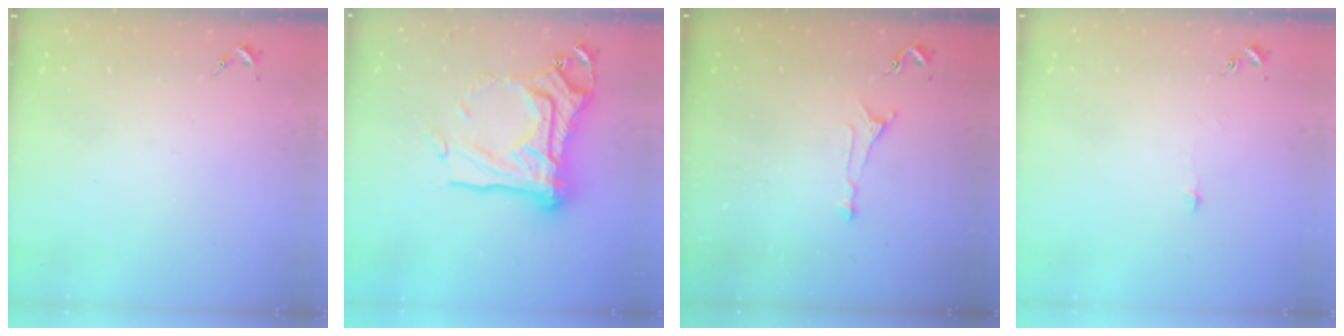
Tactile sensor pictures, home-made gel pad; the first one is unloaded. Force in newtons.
{"total": 27.2, "press": 27.1, "slide": 2.4}
{"total": 4.8, "press": 4.8, "slide": 0.4}
{"total": 2.7, "press": 2.6, "slide": 0.3}